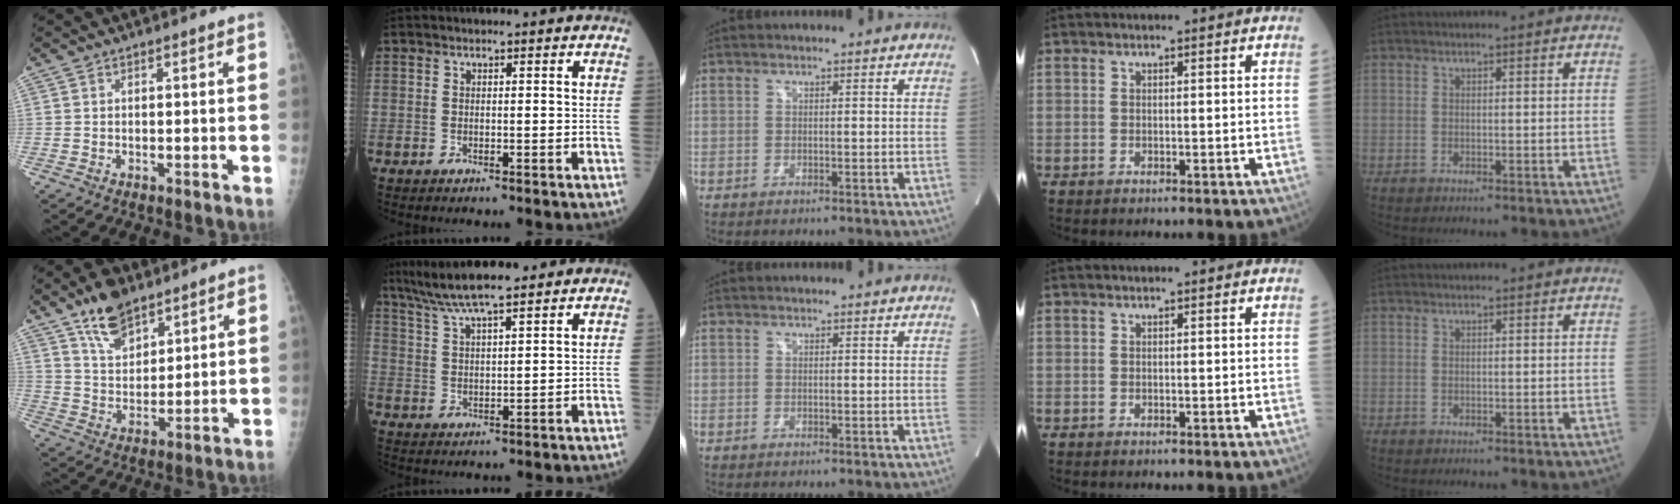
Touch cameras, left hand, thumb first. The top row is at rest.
{"thumb": {"total": 10.1, "force": [7.0, 4.9, 5.2], "torque": [-0.069, -0.039, 0.133]}, "index": {"total": 10.2, "force": [8.6, 0.7, 5.5], "torque": [-0.098, 0.026, 0.147]}}